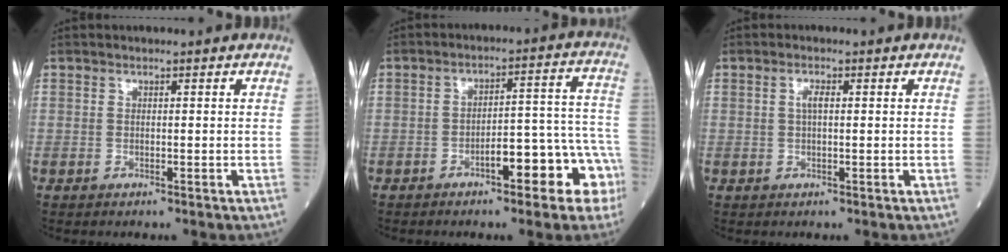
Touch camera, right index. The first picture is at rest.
{"total": 10.8, "force": [-5.1, 3.0, 8.9], "torque": [-0.096, 0.045, -0.065]}
{"total": 1.7, "force": [0.3, 0.4, 1.6], "torque": [-0.032, 0.003, 0.005]}